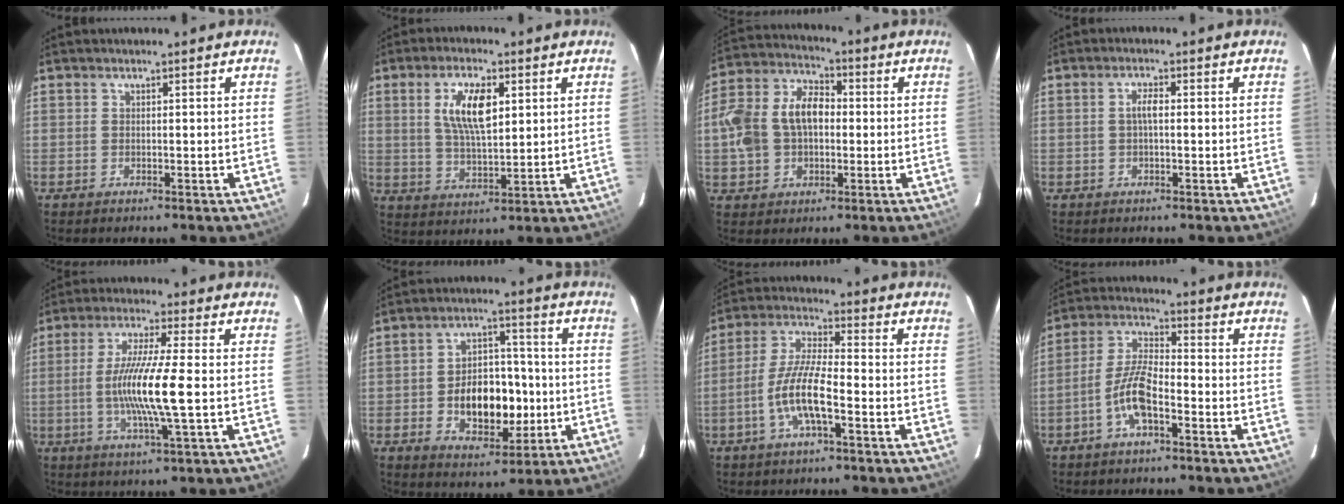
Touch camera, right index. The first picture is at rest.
{"total": 9.4, "force": [3.0, 3.8, 8.1], "torque": [-0.151, 0.006, 0.058]}
{"total": 13.8, "force": [0.0, 9.6, 9.9], "torque": [-0.217, 0.030, -0.002]}
{"total": 2.0, "force": [-0.1, 0.6, 1.9], "torque": [-0.039, 0.006, -0.001]}
{"total": 11.8, "force": [-1.6, 0.1, 11.7], "torque": [-0.223, -0.009, -0.032]}
{"total": 13.3, "force": [-2.6, 8.6, 9.8], "torque": [-0.181, 0.019, -0.026]}
{"total": 9.9, "force": [-3.9, 2.0, 8.9], "torque": [-0.184, 0.000, -0.073]}
{"total": 8.1, "force": [-3.8, 2.5, 6.7], "torque": [-0.146, 0.010, -0.075]}